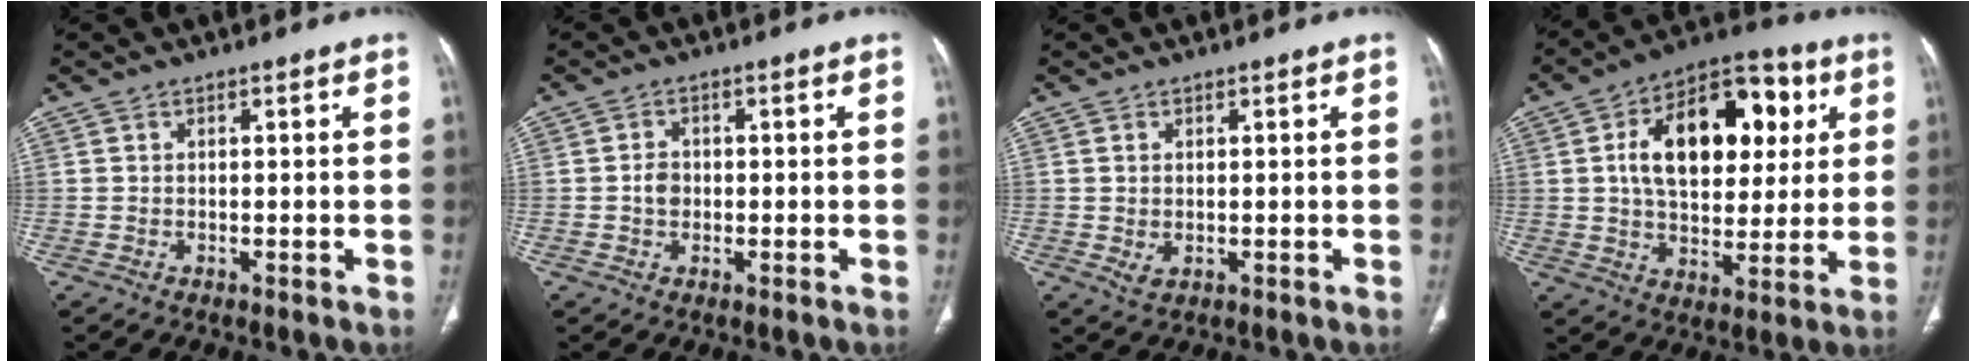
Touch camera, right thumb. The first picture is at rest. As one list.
[{"total": 2.4, "force": [-0.3, 2.0, 1.4], "torque": [-0.015, 0.007, -0.008]}, {"total": 1.9, "force": [-0.1, 1.2, 1.5], "torque": [-0.034, -0.005, 0.006]}, {"total": 20.7, "force": [5.1, 12.4, 15.8], "torque": [-0.209, 0.010, 0.075]}]